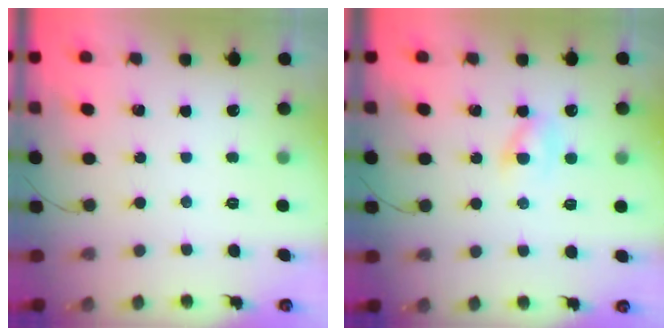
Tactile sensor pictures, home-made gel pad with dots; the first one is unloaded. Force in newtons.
{"total": 2.8, "press": 2.5, "slide": 1.3}